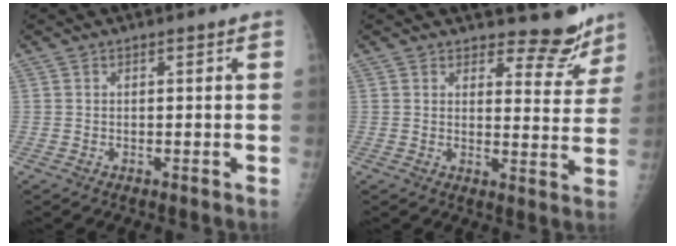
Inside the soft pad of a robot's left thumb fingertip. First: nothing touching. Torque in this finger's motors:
{"motor_torque": [-0.04, -0.03, -0.09, -0.32, 0.04]}